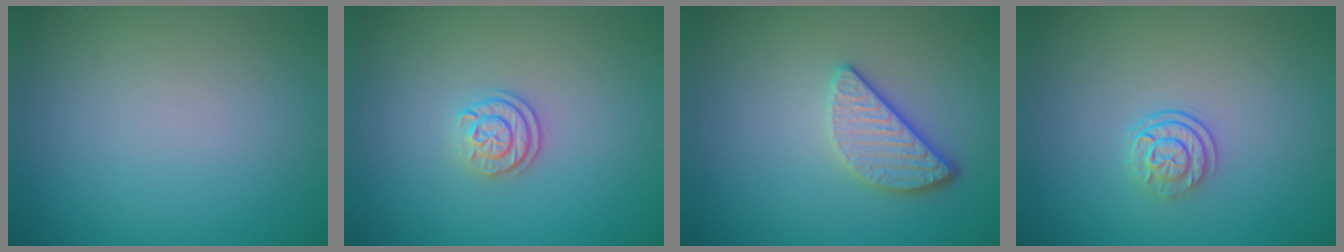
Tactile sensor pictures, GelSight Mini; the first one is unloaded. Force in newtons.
{"total": 2.2, "press": 1.8, "slide": 1.3}
{"total": 3.4, "press": 2.8, "slide": 1.9}
{"total": 2.6, "press": 1.8, "slide": 1.9}